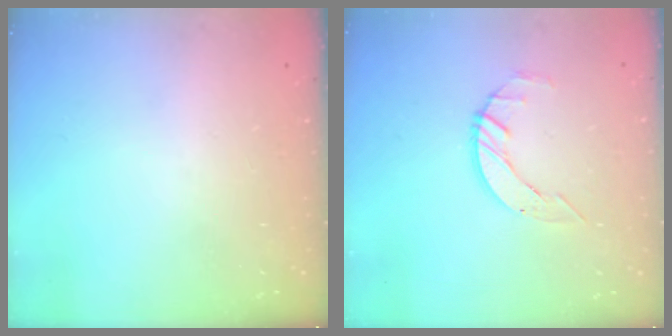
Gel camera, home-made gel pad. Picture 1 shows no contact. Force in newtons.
{"total": 3.4, "press": 3.4, "slide": 0.4}